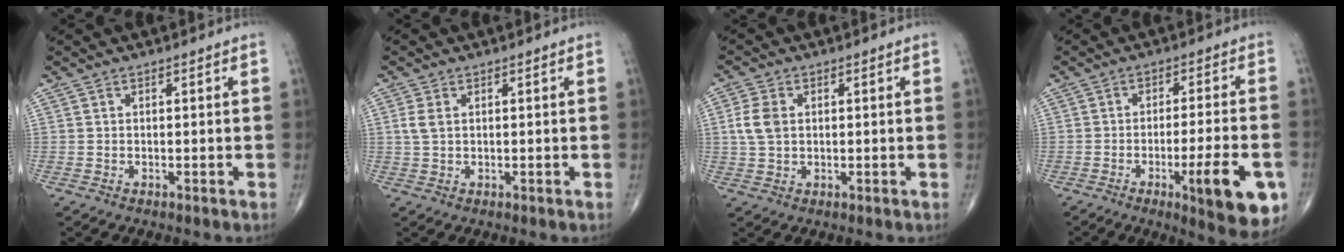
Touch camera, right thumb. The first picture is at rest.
{"total": 2.6, "force": [0.6, 1.6, 2.0], "torque": [-0.049, 0.003, 0.014]}
{"total": 5.0, "force": [0.8, 3.4, 3.6], "torque": [-0.079, 0.003, 0.015]}
{"total": 13.6, "force": [-5.2, 2.8, 12.3], "torque": [-0.159, 0.003, -0.067]}